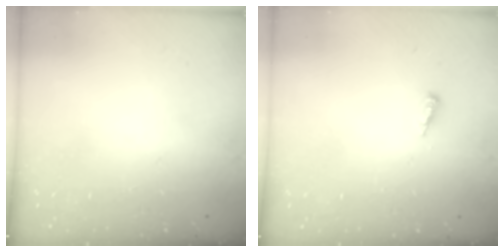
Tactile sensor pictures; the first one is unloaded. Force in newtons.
{"total": 3.1, "press": 3.1, "slide": 0.3}